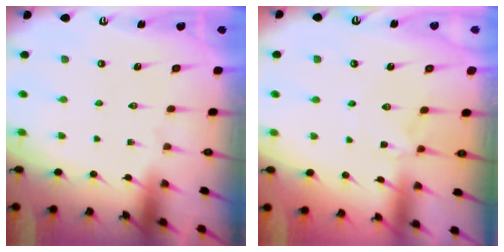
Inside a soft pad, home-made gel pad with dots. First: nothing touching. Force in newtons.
{"total": 1.8, "press": 1.8, "slide": 0.4}